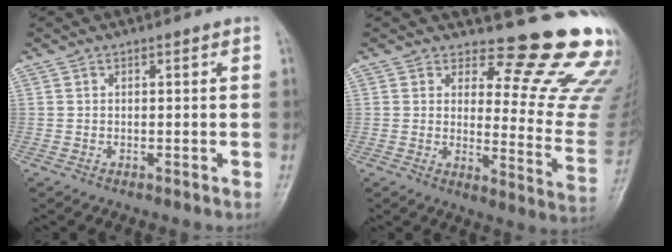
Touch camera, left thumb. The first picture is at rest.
{"total": 15.7, "force": [13.9, 4.0, 6.3], "torque": [-0.033, -0.162, 0.153]}